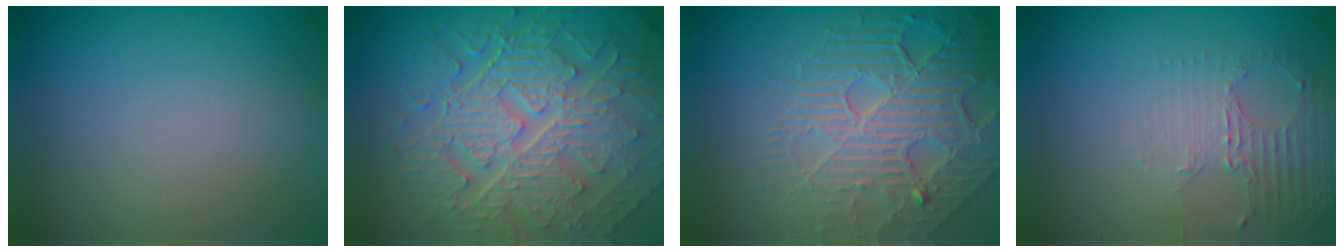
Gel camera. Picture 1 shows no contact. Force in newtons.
{"total": 10.1, "press": 6.7, "slide": 7.5}
{"total": 7.6, "press": 5.7, "slide": 5.1}
{"total": 2.6, "press": 2.0, "slide": 1.7}